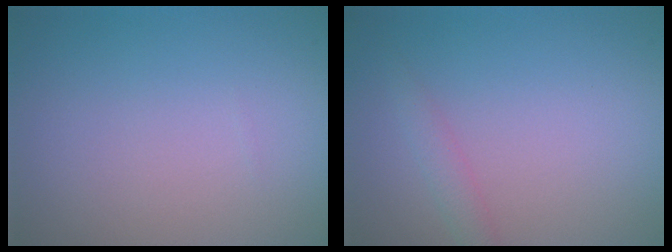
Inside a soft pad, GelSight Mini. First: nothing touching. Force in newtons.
{"total": 1.3, "press": 1.3, "slide": 0.1}